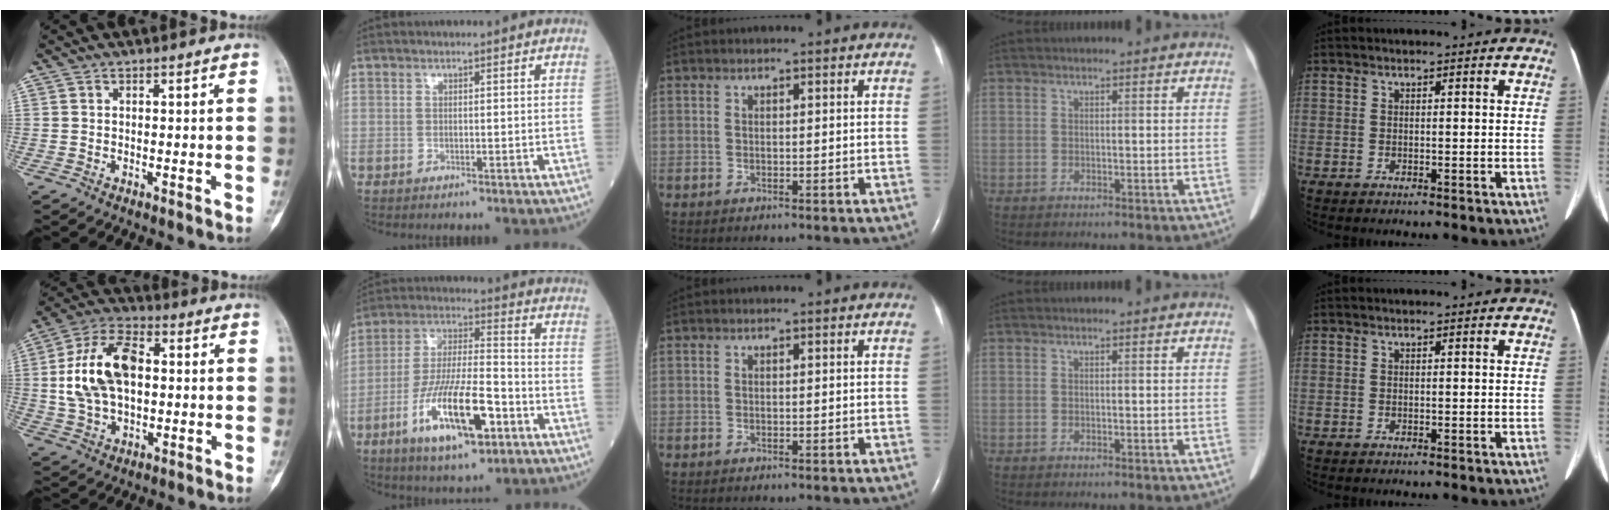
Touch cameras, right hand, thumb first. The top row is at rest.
{"thumb": {"total": 16.0, "force": [1.3, 9.4, 12.8], "torque": [-0.239, 0.023, 0.021]}, "index": {"total": 15.4, "force": [-6.8, 3.6, 13.4], "torque": [-0.259, -0.011, -0.115]}}